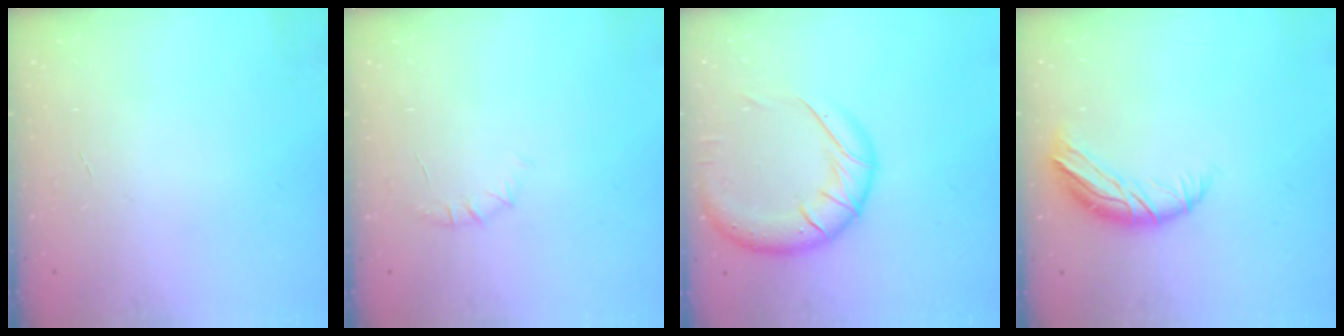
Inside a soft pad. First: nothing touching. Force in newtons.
{"total": 4.5, "press": 4.2, "slide": 1.6}
{"total": 15.9, "press": 15.5, "slide": 3.1}
{"total": 9.1, "press": 8.9, "slide": 1.5}